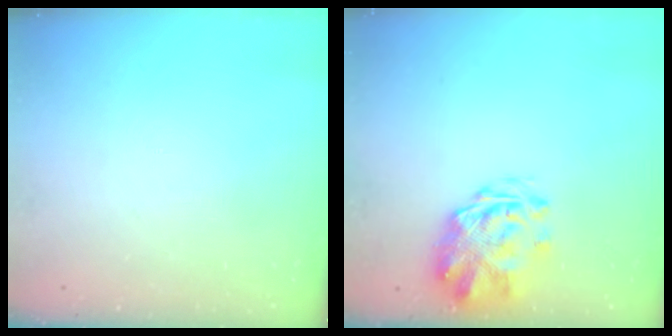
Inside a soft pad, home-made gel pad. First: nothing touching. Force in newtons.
{"total": 3.3, "press": 2.9, "slide": 1.6}